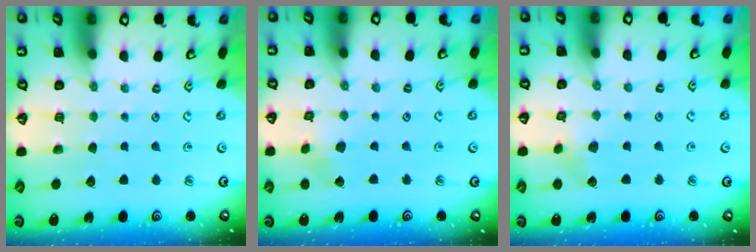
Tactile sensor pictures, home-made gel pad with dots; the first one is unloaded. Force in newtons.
{"total": 2.7, "press": 2.7, "slide": 0.3}
{"total": 4.0, "press": 4.0, "slide": 0.4}